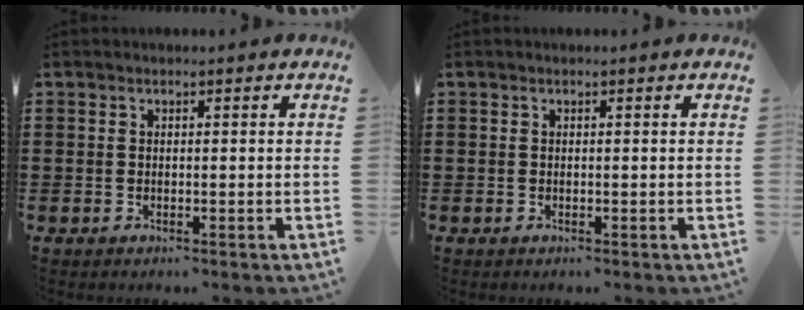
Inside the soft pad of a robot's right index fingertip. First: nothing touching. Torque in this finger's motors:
{"motor_torque": [-0.09, 1.69, 0.00, -0.01]}